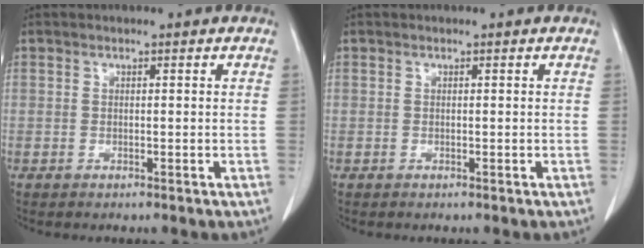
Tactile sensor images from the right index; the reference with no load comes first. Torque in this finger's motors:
{"motor_torque": [0.00, 0.00, 0.00, 0.00]}